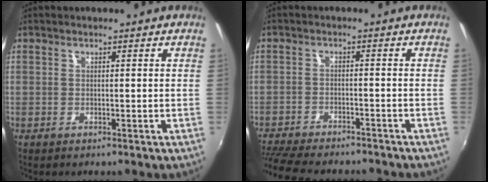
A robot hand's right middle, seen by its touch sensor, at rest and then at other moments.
{"total": 14.2, "force": [-12.3, 3.4, 6.1], "torque": [-0.141, -0.028, -0.191]}